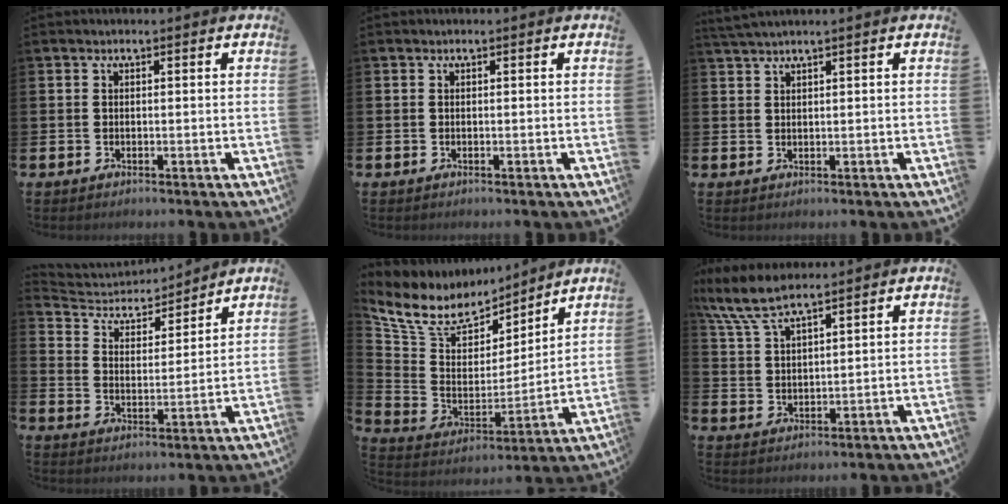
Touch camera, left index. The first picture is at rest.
{"total": 0.0}
{"total": 1.8, "force": [1.7, -0.3, 0.6], "torque": [-0.018, 0.000, 0.033]}
{"total": 5.0, "force": [4.8, 1.5, 0.5], "torque": [-0.041, -0.039, 0.079]}
{"total": 9.9, "force": [8.6, 4.3, 2.3], "torque": [-0.102, -0.055, 0.156]}
{"total": 7.3, "force": [6.5, 1.0, 3.1], "torque": [-0.085, -0.018, 0.120]}